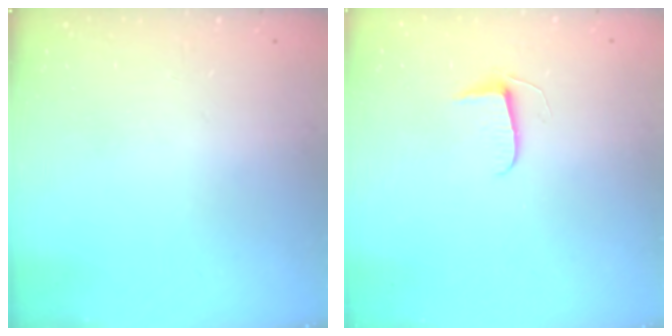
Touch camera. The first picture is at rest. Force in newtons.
{"total": 5.5, "press": 5.5, "slide": 0.5}